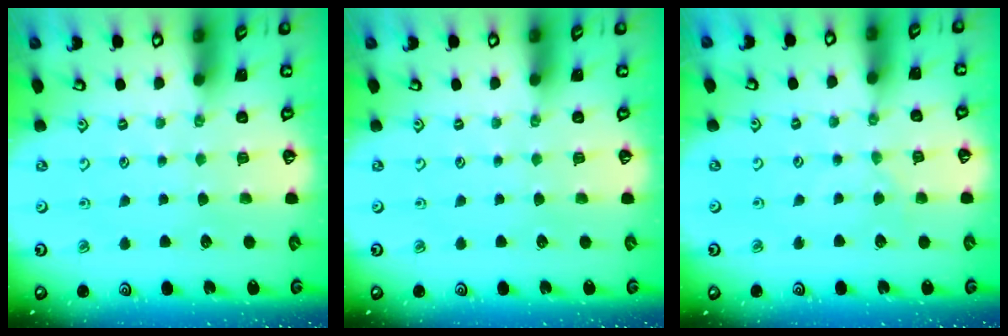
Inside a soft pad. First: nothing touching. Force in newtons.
{"total": 0.0}
{"total": 0.0}